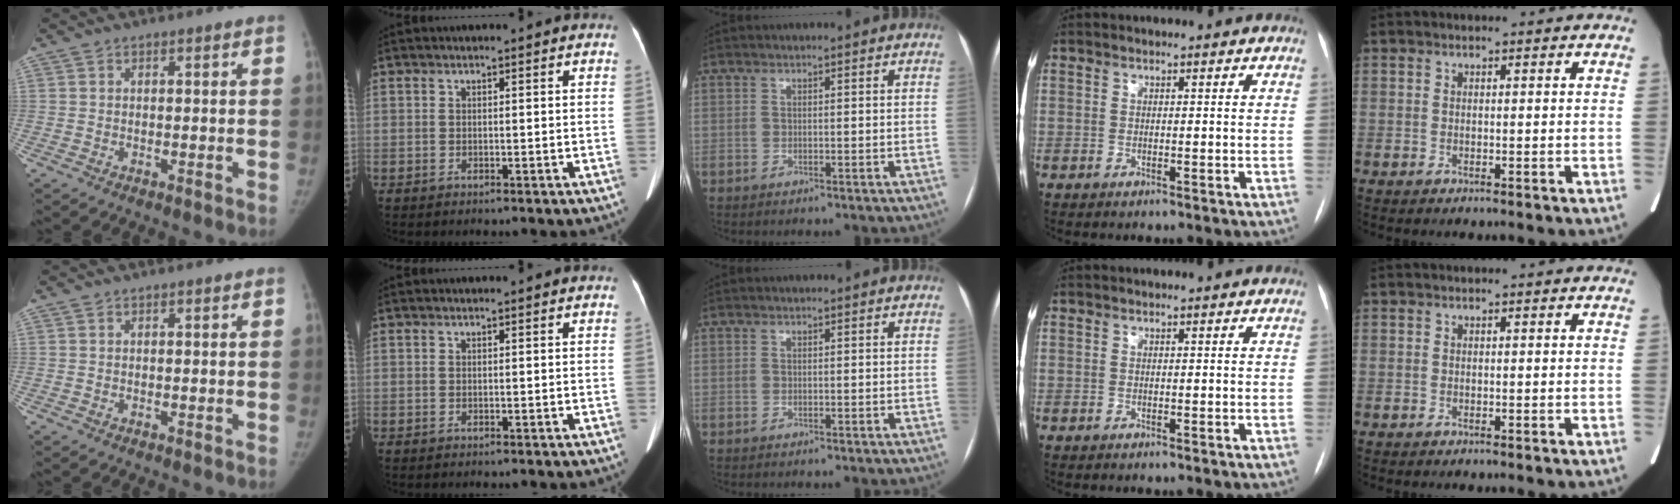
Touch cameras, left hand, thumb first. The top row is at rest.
{}